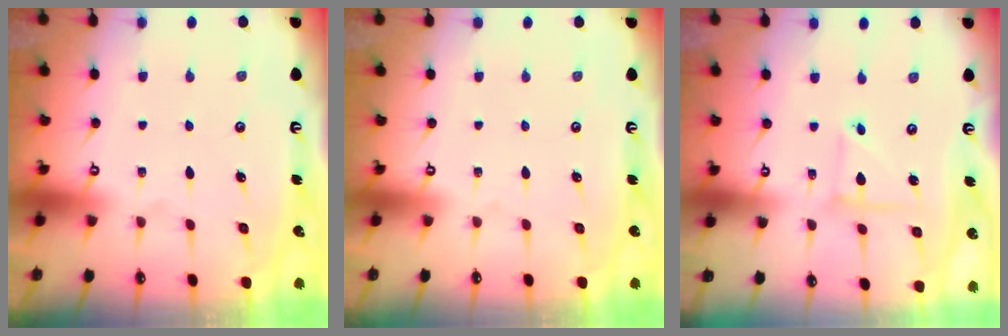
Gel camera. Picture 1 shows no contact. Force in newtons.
{"total": 0.0}
{"total": 3.6, "press": 3.6, "slide": 0.4}